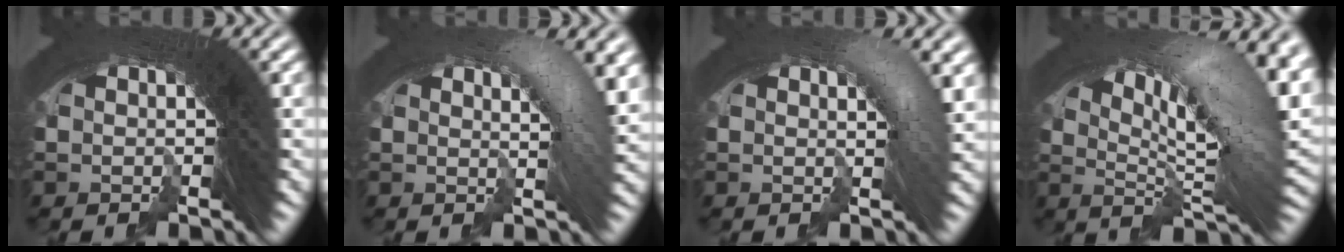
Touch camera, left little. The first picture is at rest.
{"total": 4.9, "force": [1.0, 1.6, 4.5], "torque": [-0.054, 0.007, 0.009]}
{"total": 3.3, "force": [0.6, 0.8, 3.1], "torque": [-0.037, 0.008, 0.001]}
{"total": 12.2, "force": [1.8, 4.9, 11.0], "torque": [-0.148, 0.010, 0.015]}